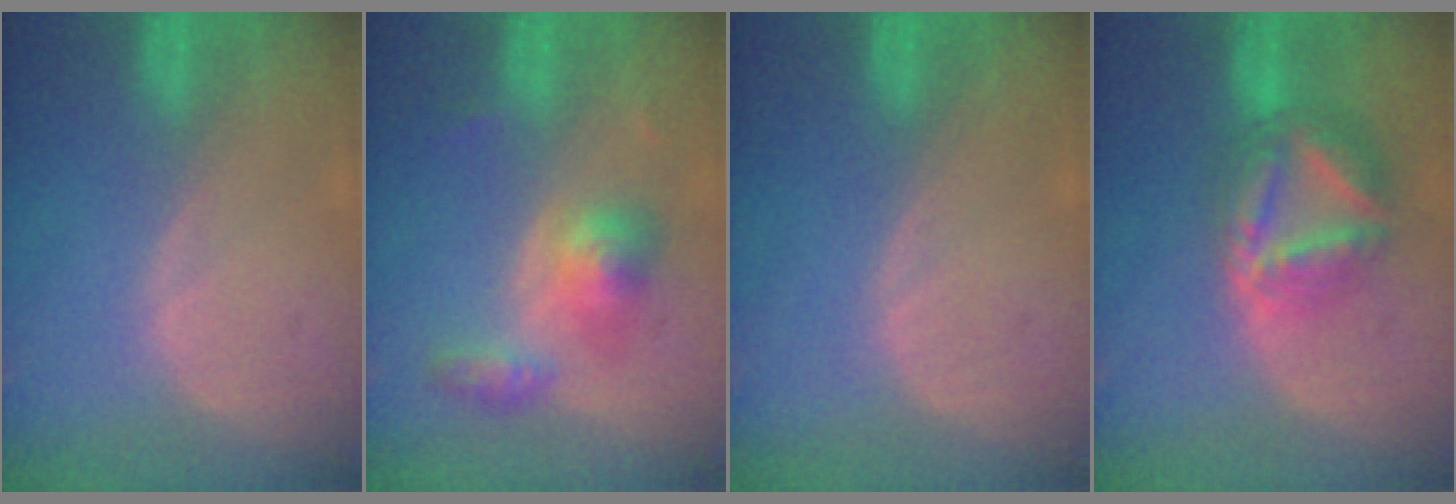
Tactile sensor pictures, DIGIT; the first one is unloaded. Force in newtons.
{"total": 5.7, "press": 5.4, "slide": 1.6}
{"total": 0.0}
{"total": 8.5, "press": 8.5, "slide": 0.7}